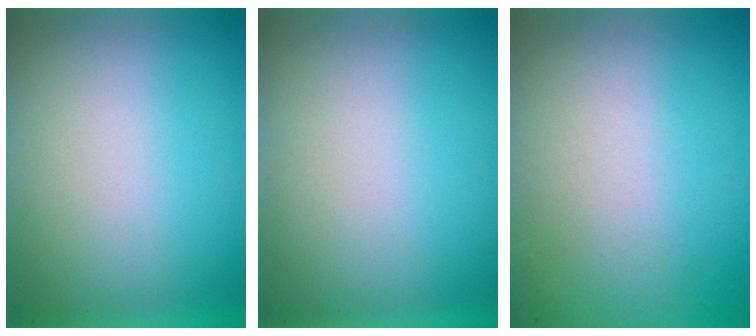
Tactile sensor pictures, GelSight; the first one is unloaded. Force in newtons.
{"total": 0.0}
{"total": 5.9}